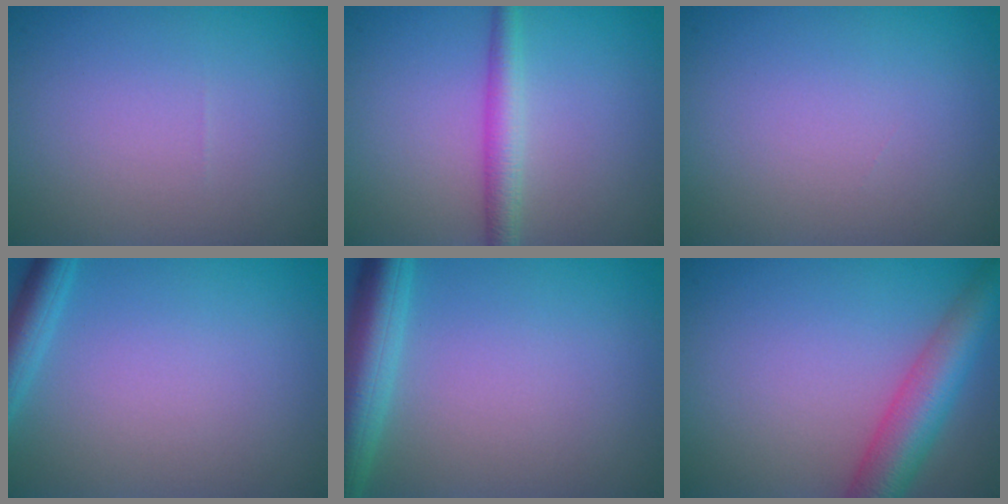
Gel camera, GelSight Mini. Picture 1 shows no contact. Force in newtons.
{"total": 2.7, "press": 2.7, "slide": 0.1}
{"total": 0.0}
{"total": 3.0, "press": 2.9, "slide": 0.2}
{"total": 5.6, "press": 5.6, "slide": 0.3}
{"total": 6.0, "press": 6.0, "slide": 0.2}